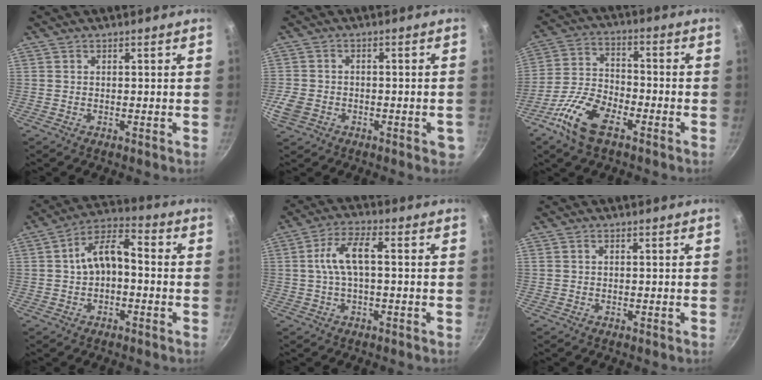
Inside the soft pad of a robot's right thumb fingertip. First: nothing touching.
{"total": 6.6, "force": [-2.4, 4.5, 4.1], "torque": [-0.074, 0.010, -0.039]}
{"total": 12.1, "force": [-6.6, 5.5, 8.4], "torque": [-0.164, 0.034, -0.137]}
{"total": 9.5, "force": [-0.2, 5.5, 7.7], "torque": [-0.112, 0.040, -0.011]}
{"total": 7.5, "force": [0.4, 2.9, 6.9], "torque": [-0.143, 0.021, 0.004]}
{"total": 0.6, "force": [0.3, 0.4, 0.4], "torque": [-0.007, 0.003, 0.004]}